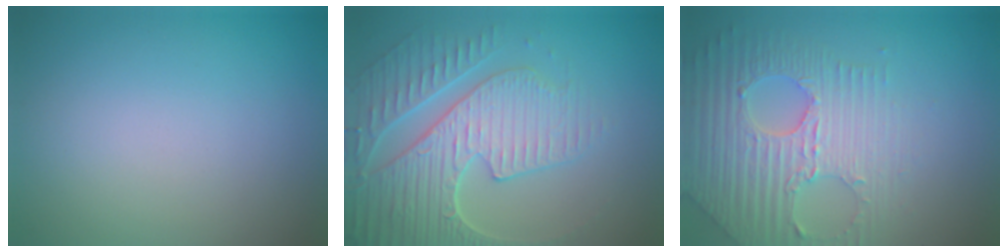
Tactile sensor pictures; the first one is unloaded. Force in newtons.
{"total": 6.7, "press": 5.5, "slide": 3.8}
{"total": 6.4, "press": 5.0, "slide": 3.9}